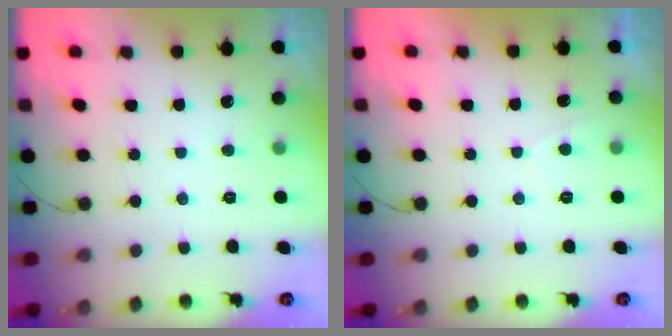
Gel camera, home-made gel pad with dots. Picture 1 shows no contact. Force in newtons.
{"total": 1.9, "press": 1.8, "slide": 0.6}